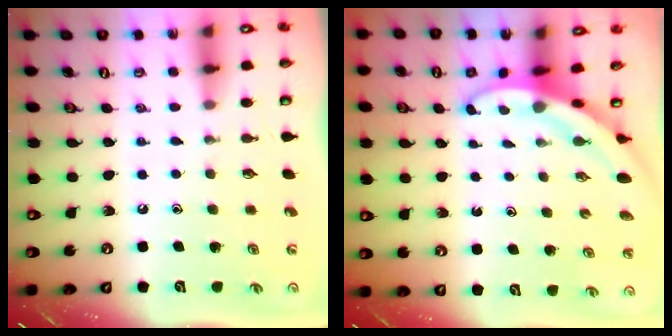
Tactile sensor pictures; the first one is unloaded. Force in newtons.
{"total": 3.6, "press": 3.6, "slide": 0.1}